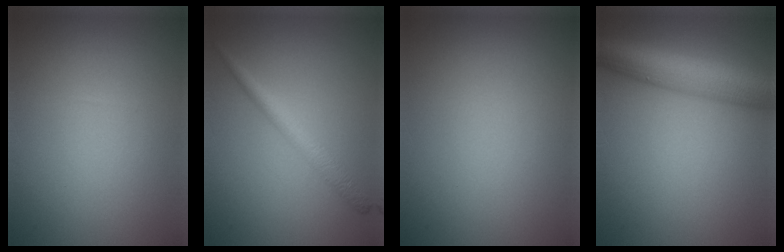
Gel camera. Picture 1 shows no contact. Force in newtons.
{"total": 2.4, "press": 2.4, "slide": 0.1}
{"total": 0.0}
{"total": 8.1, "press": 8.1, "slide": 0.3}